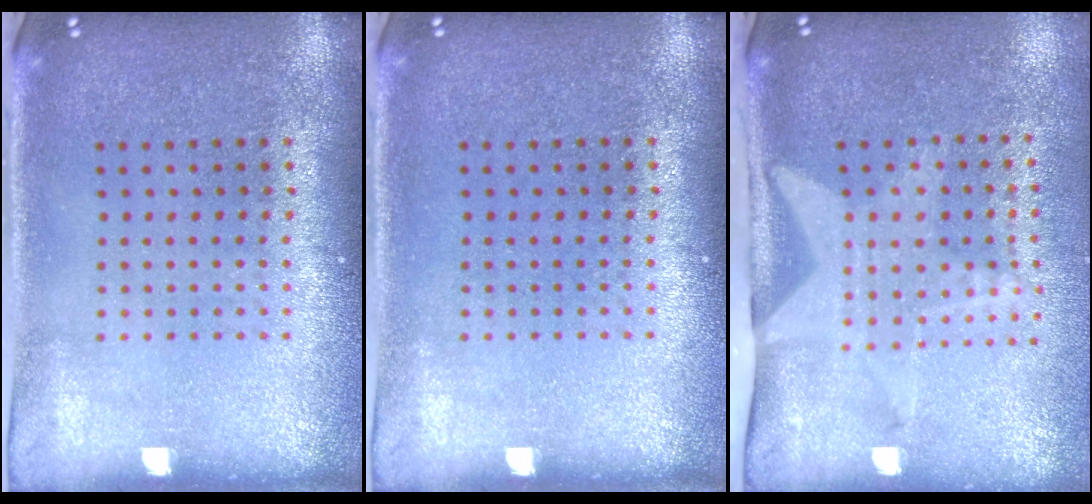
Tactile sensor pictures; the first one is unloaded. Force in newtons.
{"total": 0.0}
{"total": 2.1, "press": 1.5, "slide": 1.4}